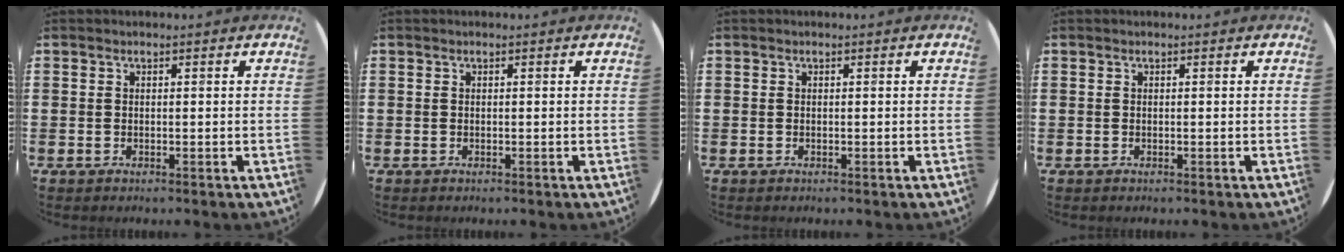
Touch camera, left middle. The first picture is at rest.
{"total": 0.0}
{"total": 0.0}
{"total": 0.0}